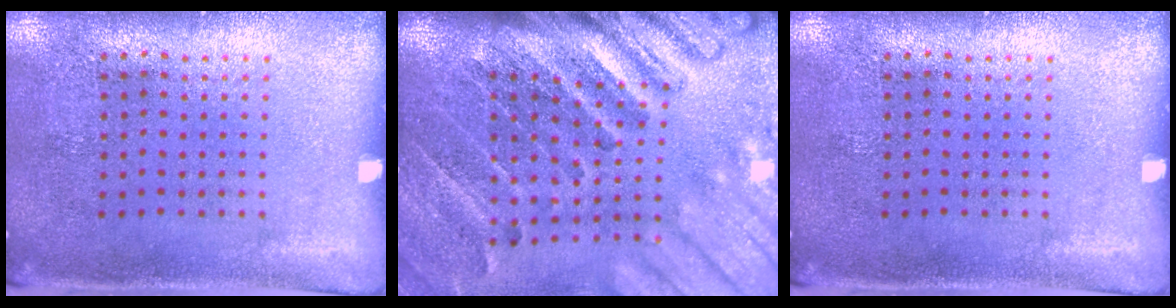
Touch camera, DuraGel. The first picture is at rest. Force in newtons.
{"total": 4.3, "press": 3.2, "slide": 2.8}
{"total": 0.0}